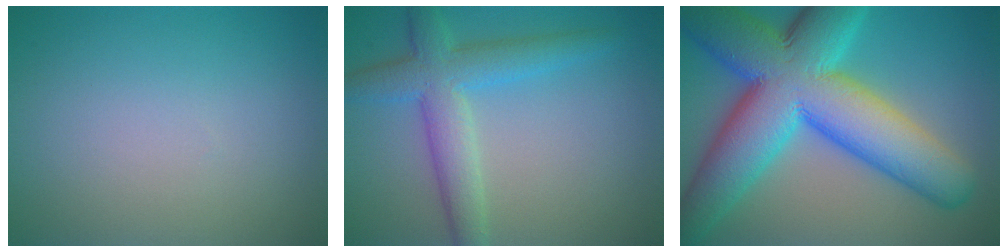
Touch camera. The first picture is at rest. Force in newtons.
{"total": 5.1, "press": 5.1, "slide": 0.1}
{"total": 15.5, "press": 15.5, "slide": 0.5}